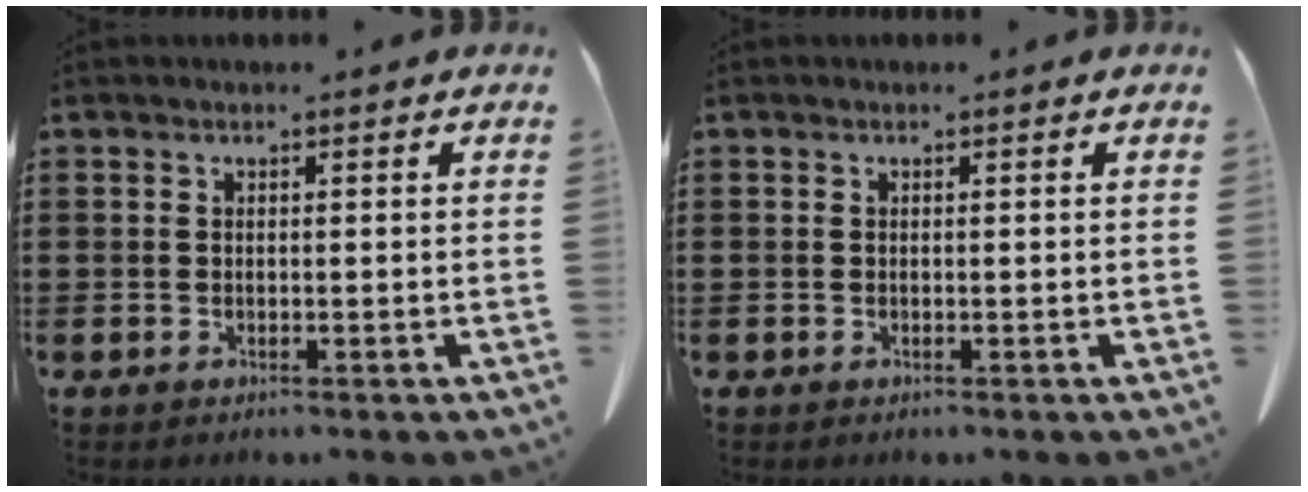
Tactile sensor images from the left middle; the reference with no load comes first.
{"total": 0.0}